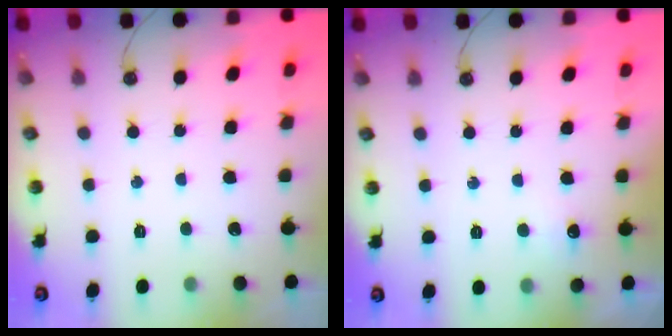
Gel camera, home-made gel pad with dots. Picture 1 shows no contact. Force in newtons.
{"total": 4.9, "press": 4.9, "slide": 0.7}